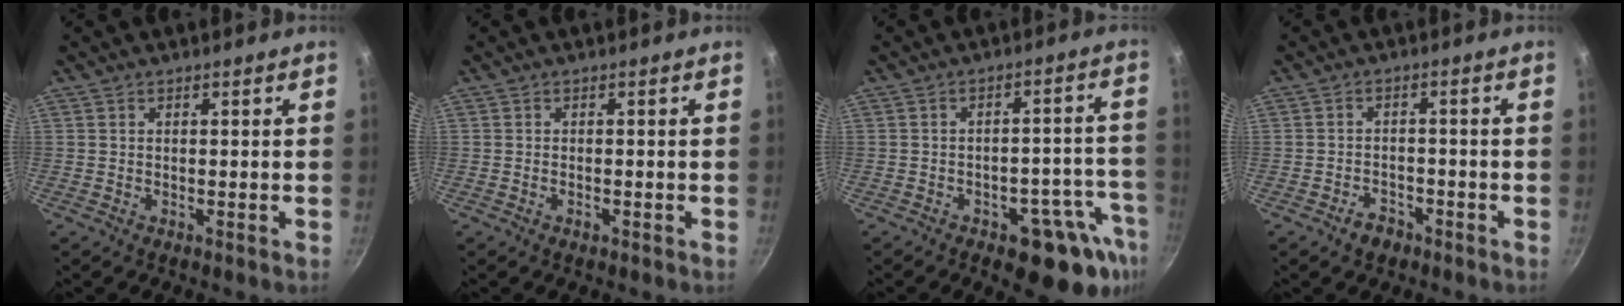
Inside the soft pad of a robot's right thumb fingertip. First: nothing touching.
{"total": 0.9, "force": [-0.5, 0.4, 0.6], "torque": [-0.013, 0.003, -0.009]}
{"total": 13.3, "force": [-7.0, 6.3, 9.4], "torque": [-0.057, 0.051, -0.086]}
{"total": 3.5, "force": [-2.4, 2.3, 1.3], "torque": [-0.011, 0.025, -0.033]}